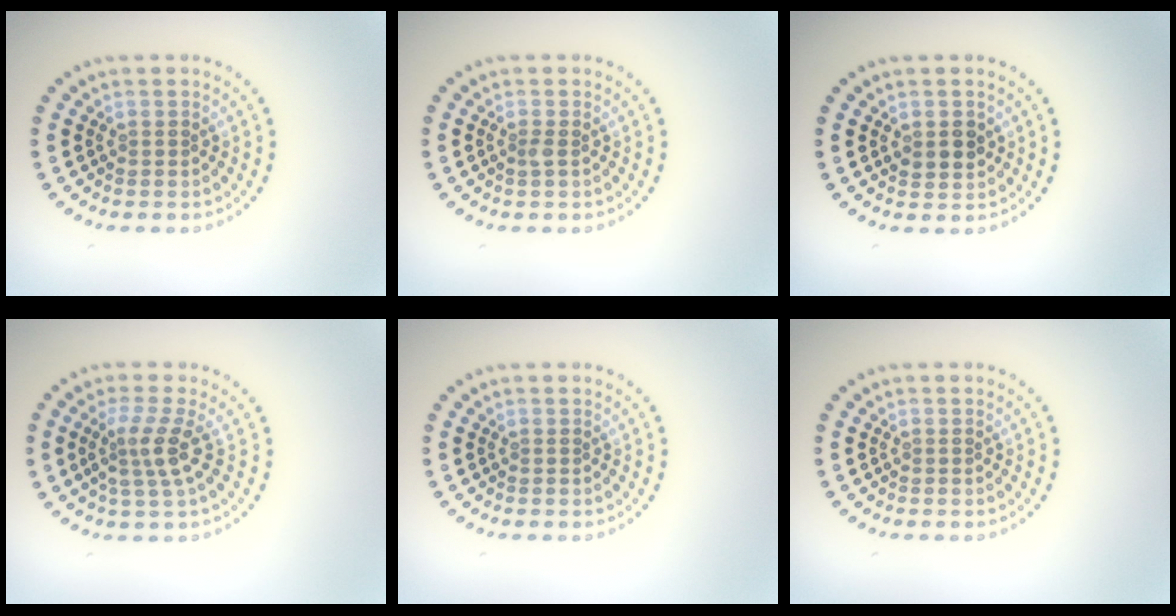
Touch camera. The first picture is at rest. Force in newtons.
{"total": 0.6, "press": 0.5, "slide": 0.2}
{"total": 1.7, "press": 1.7, "slide": 0.3}
{"total": 2.9, "press": 2.2, "slide": 1.9}
{"total": 0.0}
{"total": 0.0}